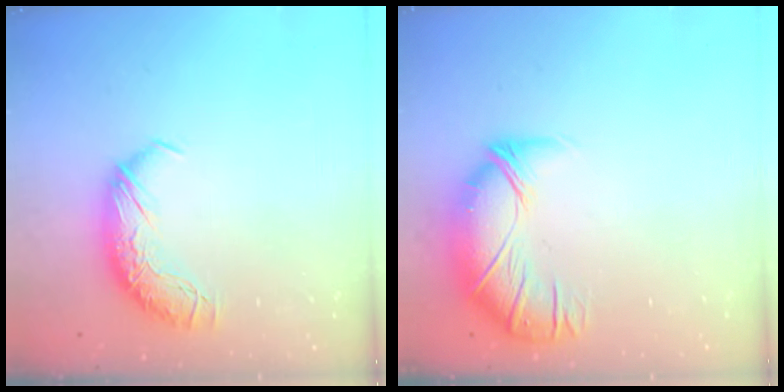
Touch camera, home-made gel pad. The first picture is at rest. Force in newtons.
{"total": 2.6, "press": 1.0, "slide": 2.4}